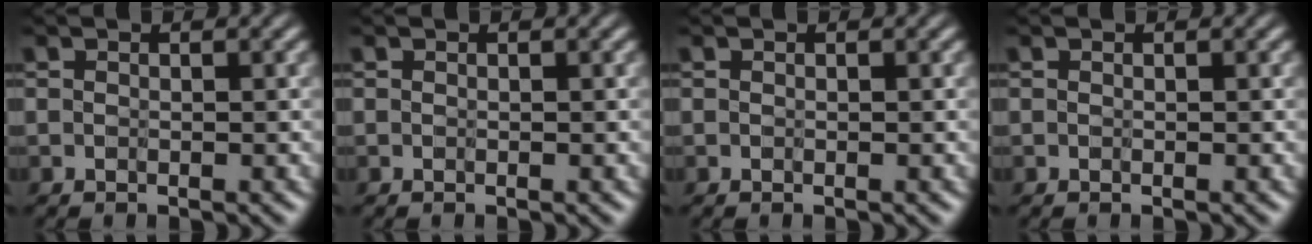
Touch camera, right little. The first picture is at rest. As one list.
[{"total": 0.0}, {"total": 0.0}, {"total": 0.0}]